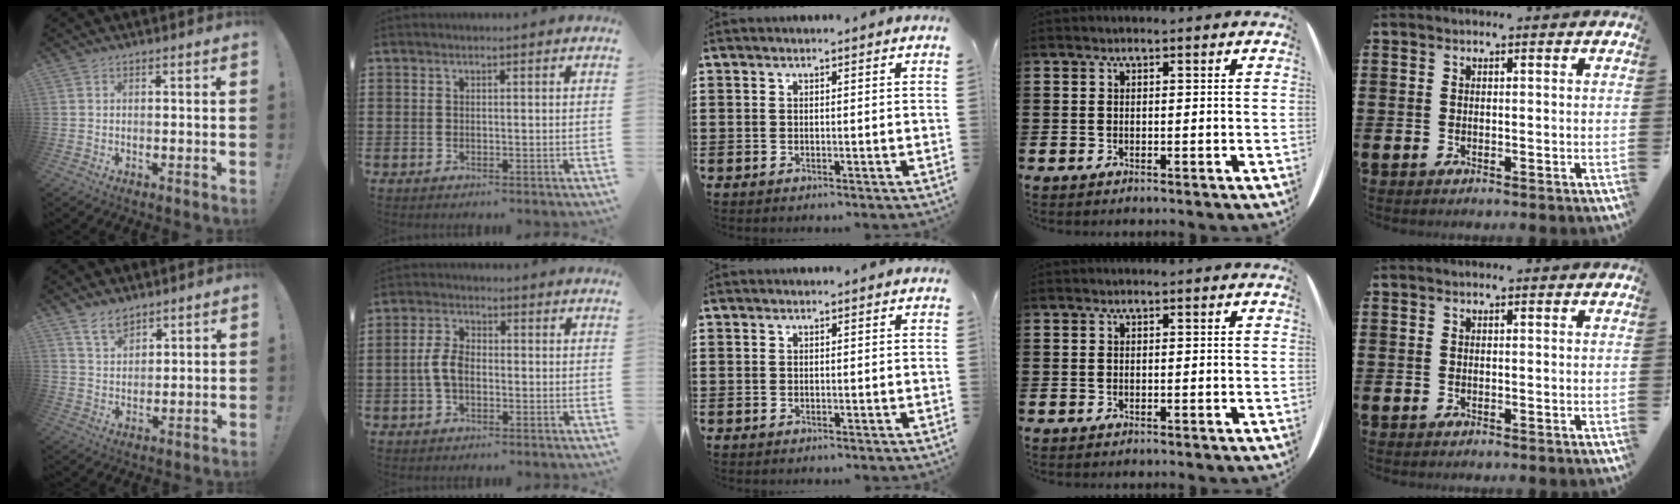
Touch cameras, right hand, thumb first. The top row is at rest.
{"thumb": {"total": 6.7, "force": [5.2, 3.4, 2.4], "torque": [-0.044, -0.026, 0.099]}, "index": {"total": 4.4, "force": [-0.9, 2.4, 3.6], "torque": [-0.094, -0.004, -0.025]}}